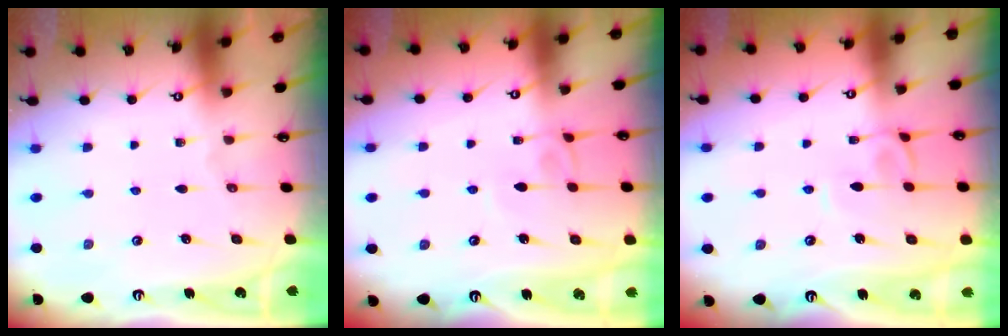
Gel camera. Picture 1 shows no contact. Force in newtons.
{"total": 5.2, "press": 5.2, "slide": 0.1}
{"total": 2.0, "press": 2.0, "slide": 0.2}